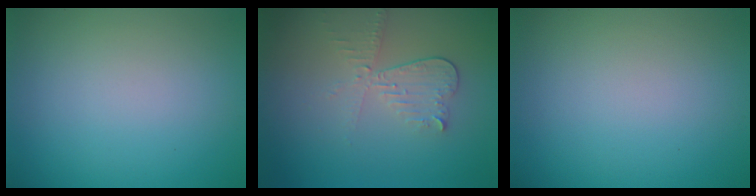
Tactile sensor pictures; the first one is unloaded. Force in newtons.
{"total": 3.0, "press": 2.6, "slide": 1.5}
{"total": 0.0}